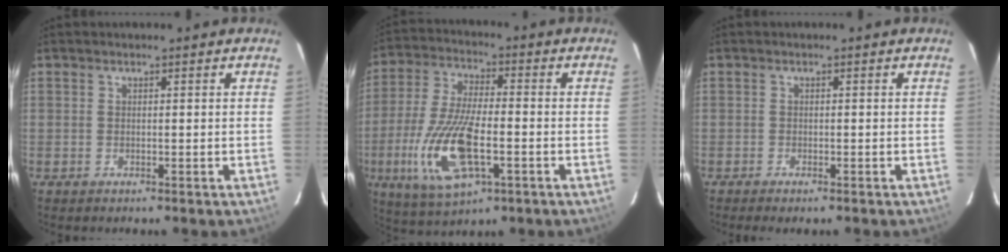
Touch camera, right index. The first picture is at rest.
{"total": 16.5, "force": [-5.1, 6.4, 14.4], "torque": [-0.312, -0.017, -0.093]}
{"total": 1.8, "force": [-1.4, 0.4, 1.0], "torque": [-0.024, -0.005, -0.026]}